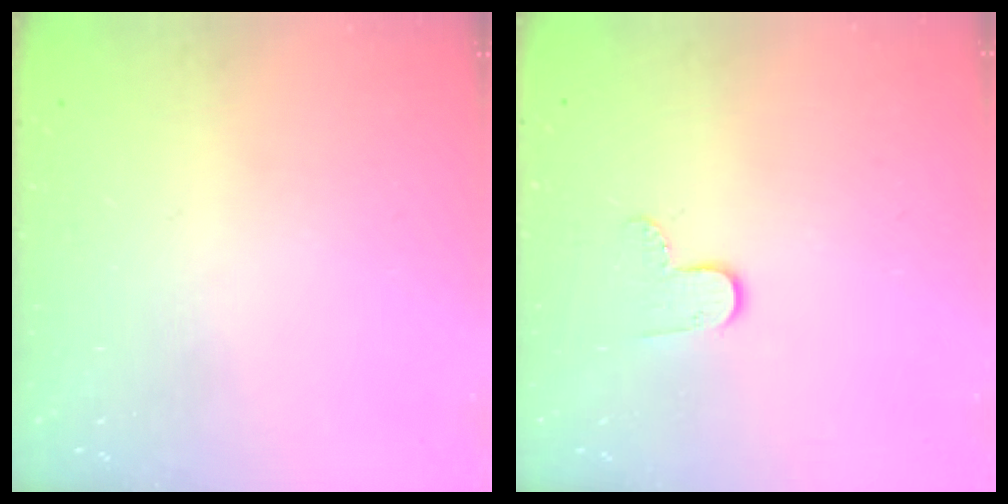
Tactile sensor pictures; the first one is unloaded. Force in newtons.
{"total": 7.0, "press": 7.0, "slide": 0.6}